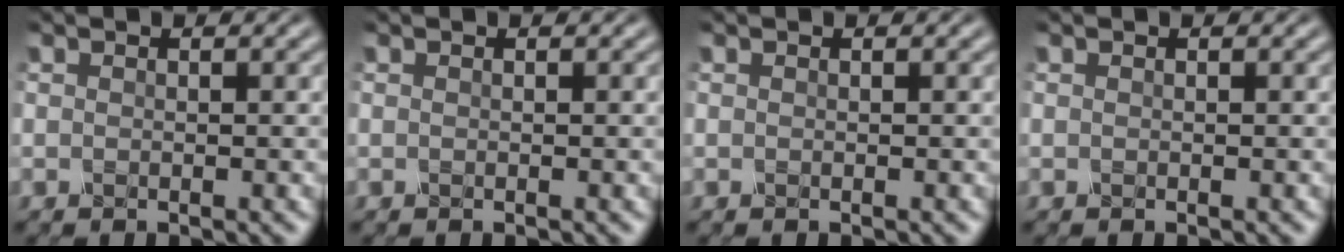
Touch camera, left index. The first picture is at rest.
{"total": 0.0}
{"total": 0.0}
{"total": 0.0}